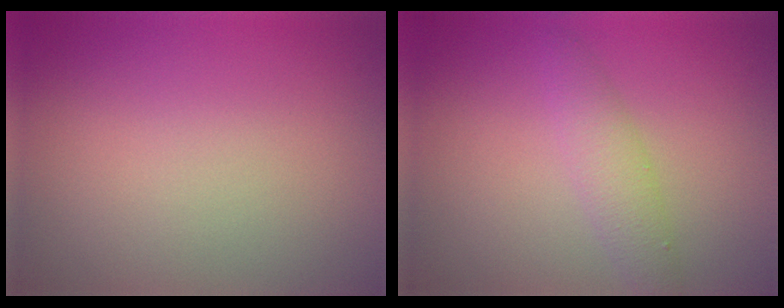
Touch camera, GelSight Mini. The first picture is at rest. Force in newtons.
{"total": 2.4, "press": 2.4, "slide": 0.1}